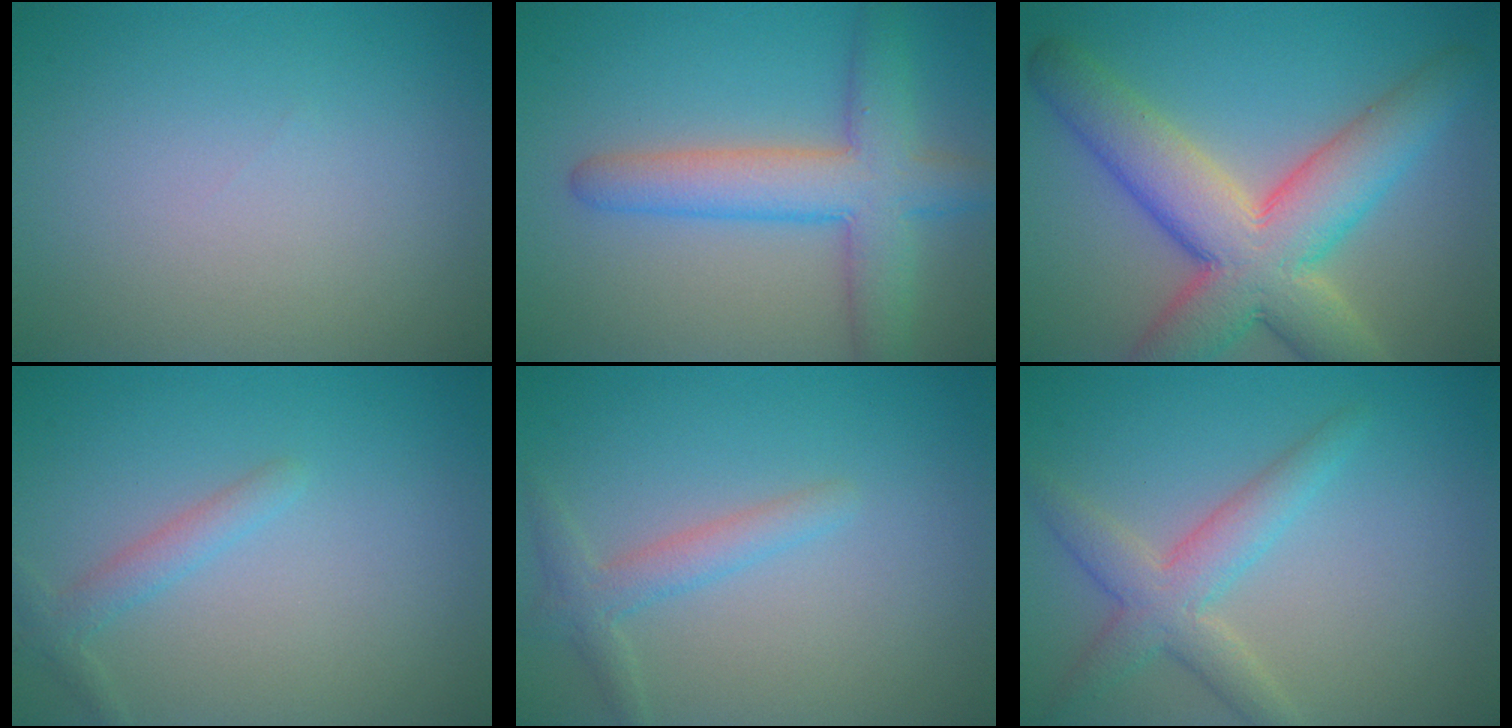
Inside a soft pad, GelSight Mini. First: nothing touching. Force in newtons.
{"total": 6.4, "press": 6.4, "slide": 0.3}
{"total": 10.2, "press": 10.2, "slide": 0.7}
{"total": 1.7, "press": 1.7, "slide": 0.1}
{"total": 2.2, "press": 2.2, "slide": 0.2}
{"total": 3.8, "press": 3.8, "slide": 0.1}